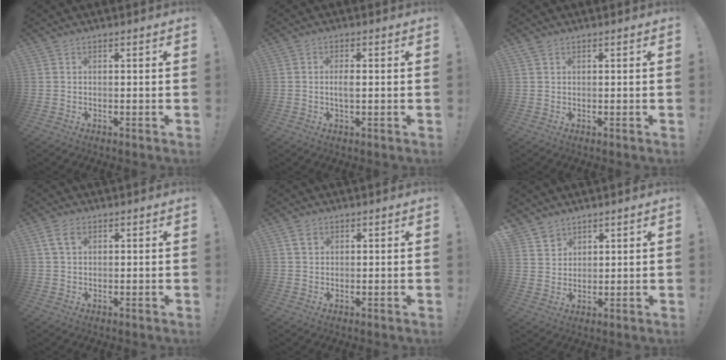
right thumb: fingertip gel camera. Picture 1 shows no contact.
{"total": 2.5, "force": [-0.1, 0.8, 2.4], "torque": [-0.049, -0.003, -0.007]}
{"total": 1.3, "force": [1.0, 0.7, 0.4], "torque": [-0.009, 0.000, 0.019]}
{"total": 4.5, "force": [2.0, 2.5, 3.1], "torque": [-0.052, -0.001, 0.039]}
{"total": 2.7, "force": [1.5, 1.8, 1.4], "torque": [-0.018, -0.002, 0.026]}
{"total": 4.7, "force": [3.8, 2.8, 0.1], "torque": [-0.012, -0.029, 0.076]}